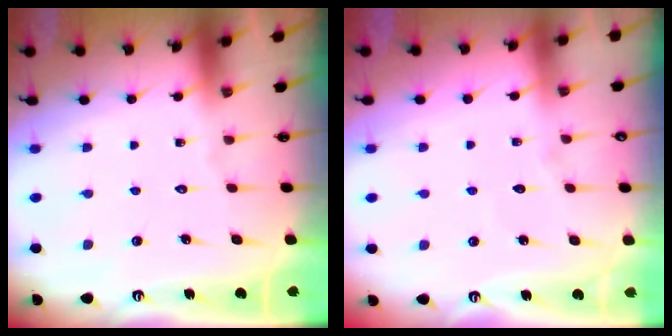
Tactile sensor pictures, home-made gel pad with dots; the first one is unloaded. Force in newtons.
{"total": 3.7, "press": 3.7, "slide": 0.5}